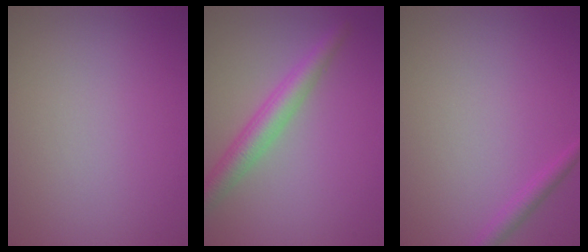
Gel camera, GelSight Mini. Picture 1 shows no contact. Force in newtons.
{"total": 3.6, "press": 3.6, "slide": 0.0}
{"total": 1.3, "press": 1.3, "slide": 0.1}